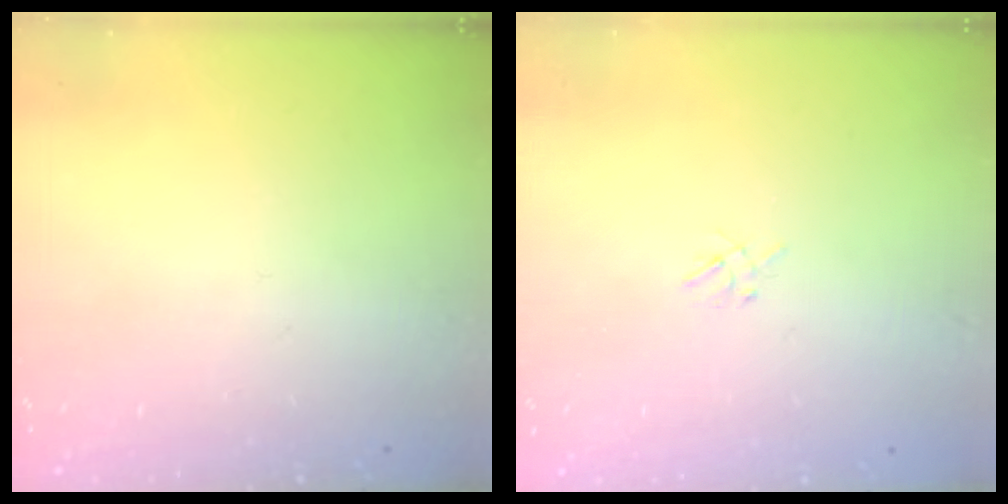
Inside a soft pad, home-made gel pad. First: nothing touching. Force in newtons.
{"total": 2.0, "press": 2.0, "slide": 0.4}